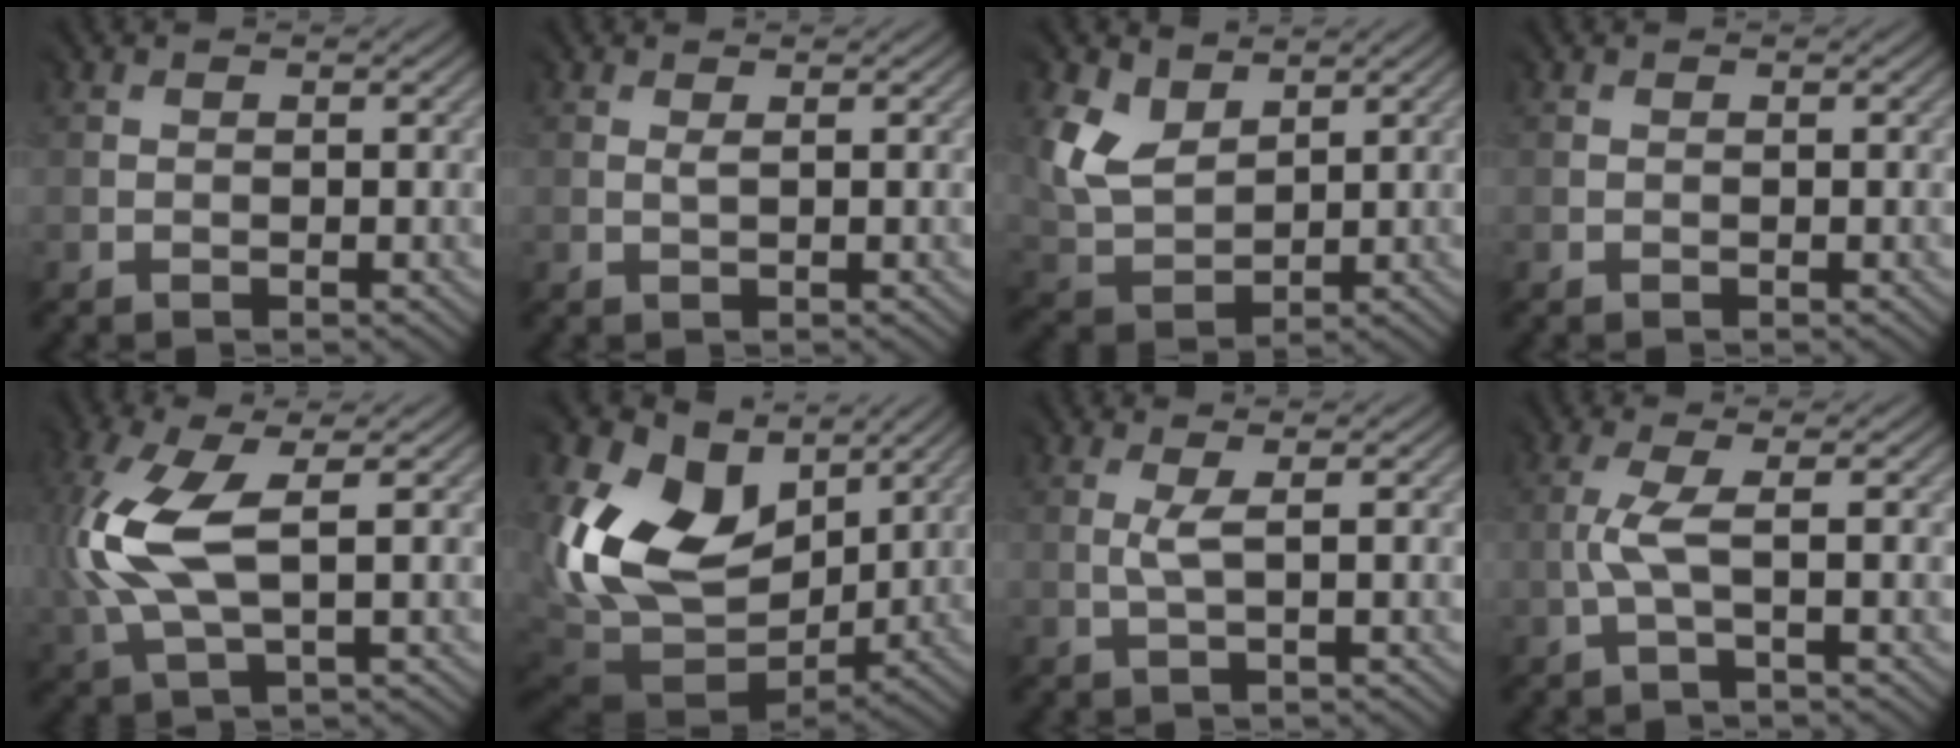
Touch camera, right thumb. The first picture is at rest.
{"total": 0.8, "force": [0.8, -0.3, -0.1], "torque": [-0.002, 0.002, 0.014]}
{"total": 6.2, "force": [4.4, 3.9, 1.8], "torque": [-0.068, 0.004, 0.092]}
{"total": 0.0}
{"total": 8.6, "force": [2.0, 3.7, 7.5], "torque": [-0.199, 0.012, 0.039]}
{"total": 17.2, "force": [5.9, 13.1, 9.4], "torque": [-0.197, 0.000, 0.135]}
{"total": 1.0, "force": [0.7, -0.4, 0.6], "torque": [-0.016, 0.006, 0.013]}
{"total": 1.9, "force": [-0.1, -0.2, 1.9], "torque": [-0.045, 0.010, -0.005]}